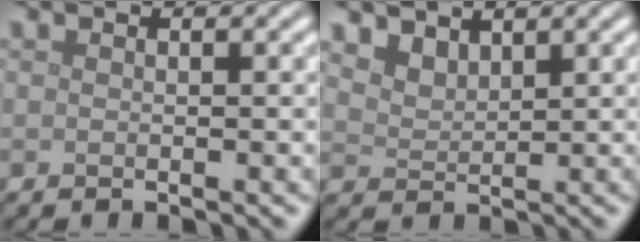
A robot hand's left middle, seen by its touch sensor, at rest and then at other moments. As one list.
[{"total": 3.1, "force": [2.6, 1.4, 1.0], "torque": [-0.031, -0.006, 0.061]}]